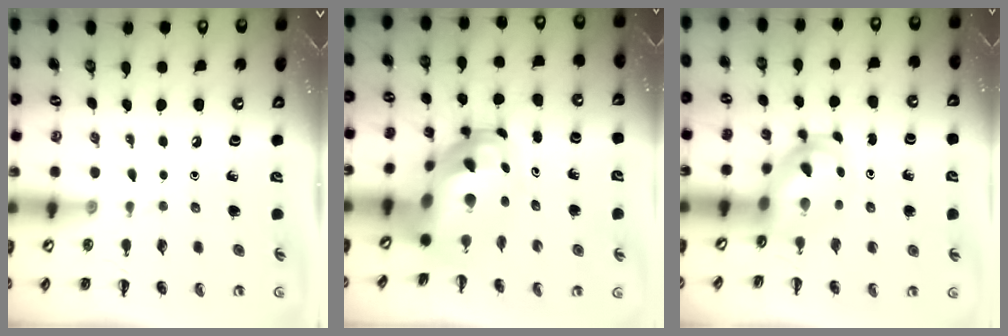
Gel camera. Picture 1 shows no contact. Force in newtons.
{"total": 11.2, "press": 10.7, "slide": 3.1}
{"total": 4.8, "press": 4.6, "slide": 1.1}